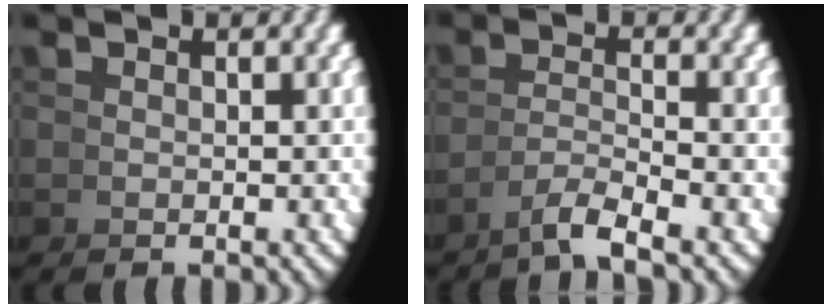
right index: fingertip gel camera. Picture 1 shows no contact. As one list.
[{"total": 2.5, "force": [-1.8, -0.5, 1.7], "torque": [-0.023, 0.002, -0.031]}]